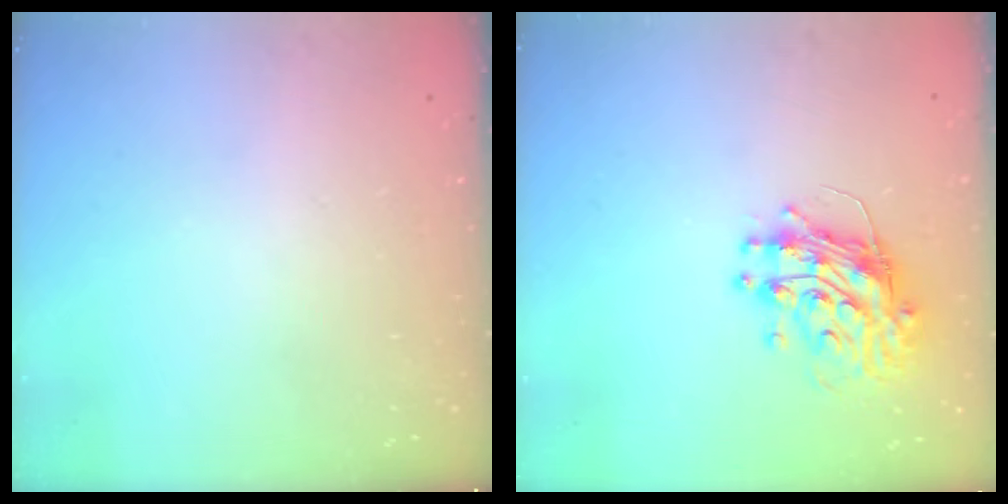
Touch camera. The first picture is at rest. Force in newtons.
{"total": 12.0, "press": 11.9, "slide": 1.2}